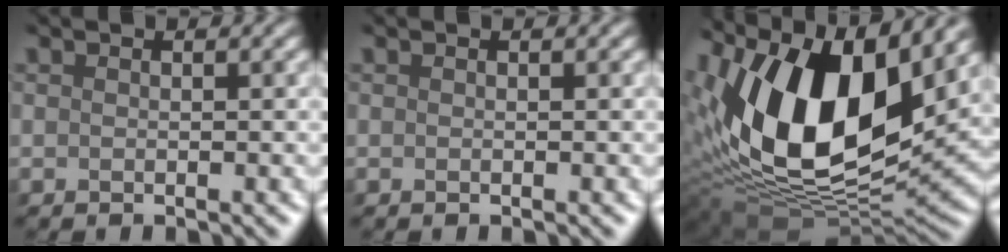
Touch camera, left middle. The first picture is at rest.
{"total": 0.0}
{"total": 15.3, "force": [5.2, 8.1, 11.9], "torque": [-0.217, 0.005, 0.083]}